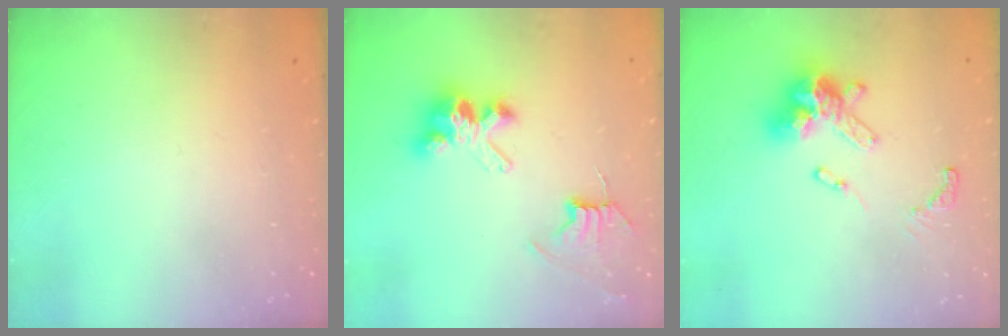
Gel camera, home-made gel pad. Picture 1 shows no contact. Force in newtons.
{"total": 7.9, "press": 7.8, "slide": 0.6}
{"total": 13.7, "press": 13.6, "slide": 1.8}